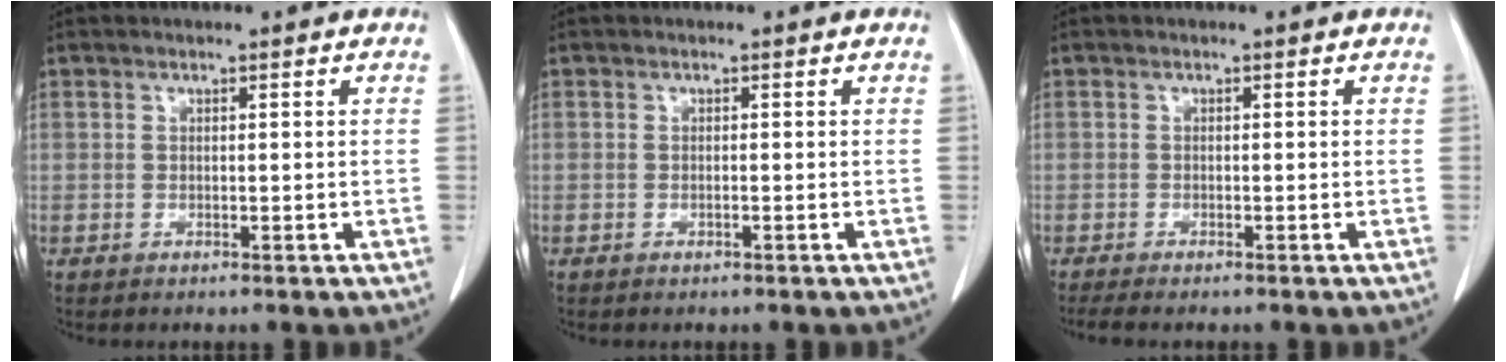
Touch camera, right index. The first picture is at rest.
{"total": 0.5, "force": [-0.2, 0.1, 0.4], "torque": [-0.008, 0.000, -0.002]}
{"total": 3.0, "force": [-2.5, 0.1, 1.6], "torque": [-0.023, -0.007, -0.038]}